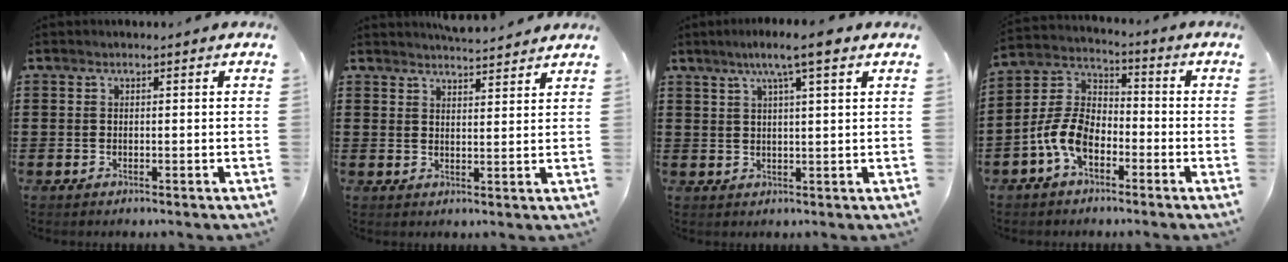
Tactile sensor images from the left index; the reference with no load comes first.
{"total": 3.7, "force": [3.7, 0.0, 0.5], "torque": [-0.011, -0.016, 0.067]}
{"total": 6.1, "force": [3.8, 0.3, 4.8], "torque": [-0.092, 0.005, 0.062]}
{"total": 8.1, "force": [-4.0, 4.5, 5.4], "torque": [-0.154, -0.003, -0.089]}